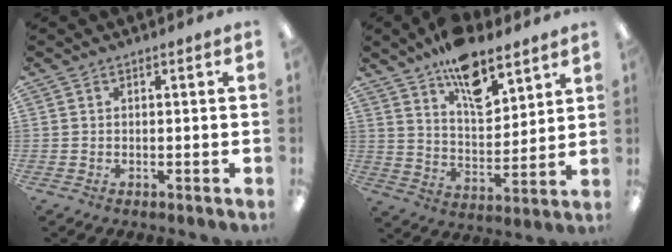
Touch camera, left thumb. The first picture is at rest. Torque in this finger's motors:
{"motor_torque": [1.70, 1.04, 1.12, -1.04, 0.35]}